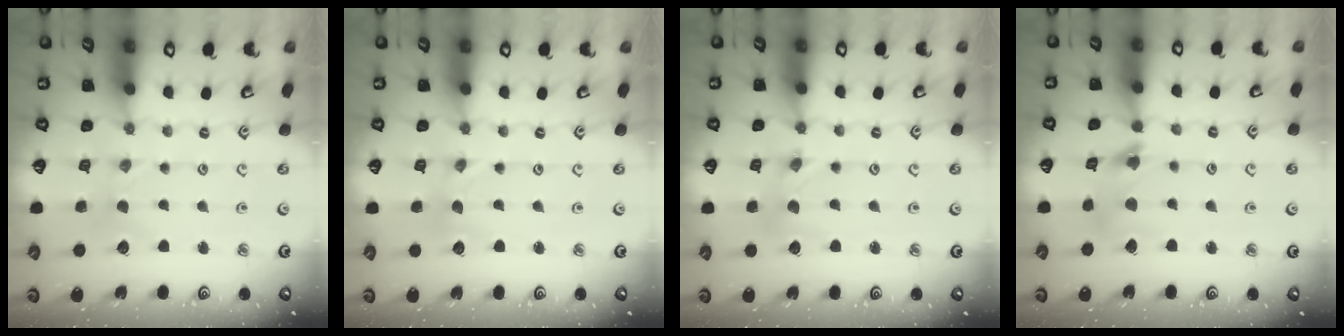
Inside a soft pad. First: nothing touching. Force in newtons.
{"total": 0.0}
{"total": 1.0, "press": 1.0, "slide": 0.2}
{"total": 6.6, "press": 6.6, "slide": 0.6}